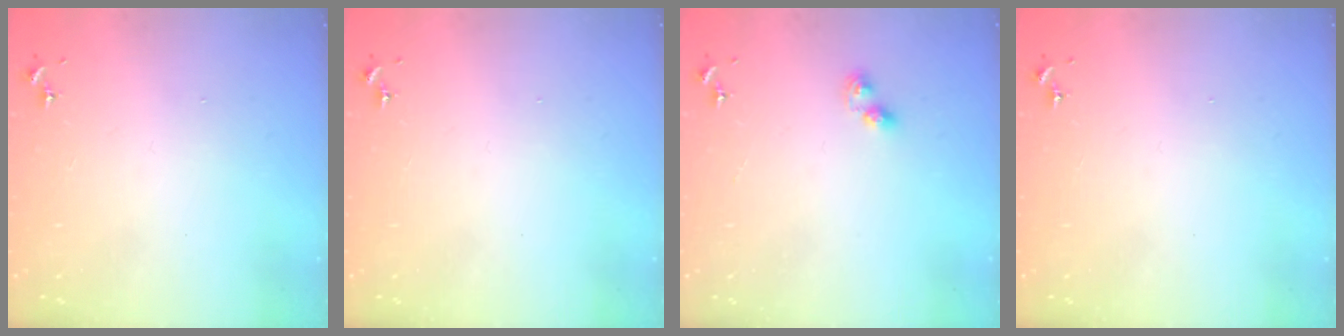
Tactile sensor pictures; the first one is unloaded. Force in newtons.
{"total": 0.0}
{"total": 2.8, "press": 2.8, "slide": 0.5}
{"total": 0.0}